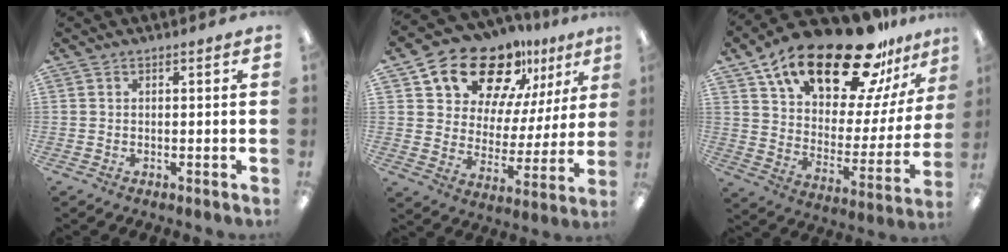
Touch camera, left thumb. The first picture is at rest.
{"total": 18.5, "force": [14.3, 9.4, 7.2], "torque": [-0.127, -0.101, 0.251]}
{"total": 25.4, "force": [18.3, 9.4, 15.0], "torque": [-0.241, -0.115, 0.309]}